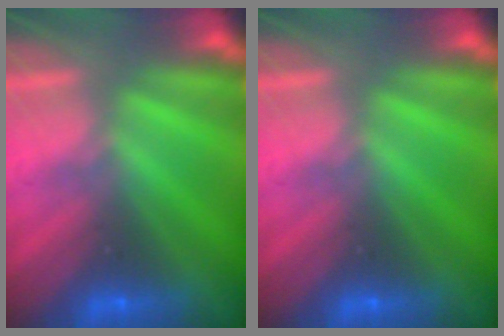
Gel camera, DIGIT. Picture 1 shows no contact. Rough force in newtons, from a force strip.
{"total": 0.0}